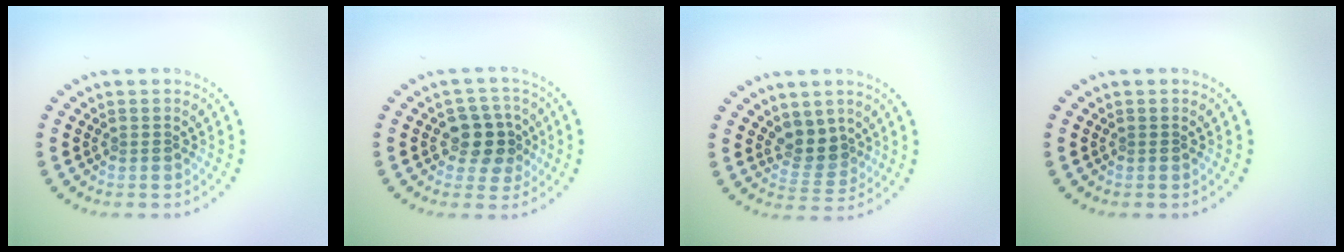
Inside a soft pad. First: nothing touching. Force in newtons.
{"total": 3.6, "press": 3.3, "slide": 1.3}
{"total": 2.7, "press": 2.1, "slide": 1.7}
{"total": 0.0}